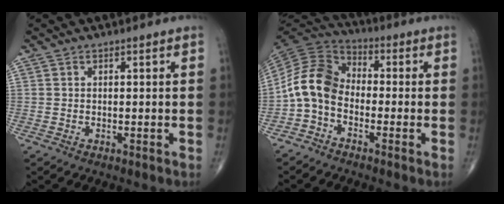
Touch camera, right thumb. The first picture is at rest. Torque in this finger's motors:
{"motor_torque": [0.10, 0.73, 0.95, -0.62, 0.10]}